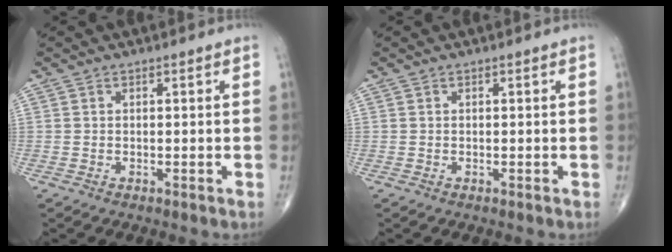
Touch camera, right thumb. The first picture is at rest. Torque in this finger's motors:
{"motor_torque": [0.00, 0.00, -0.10, 0.07, 0.02]}